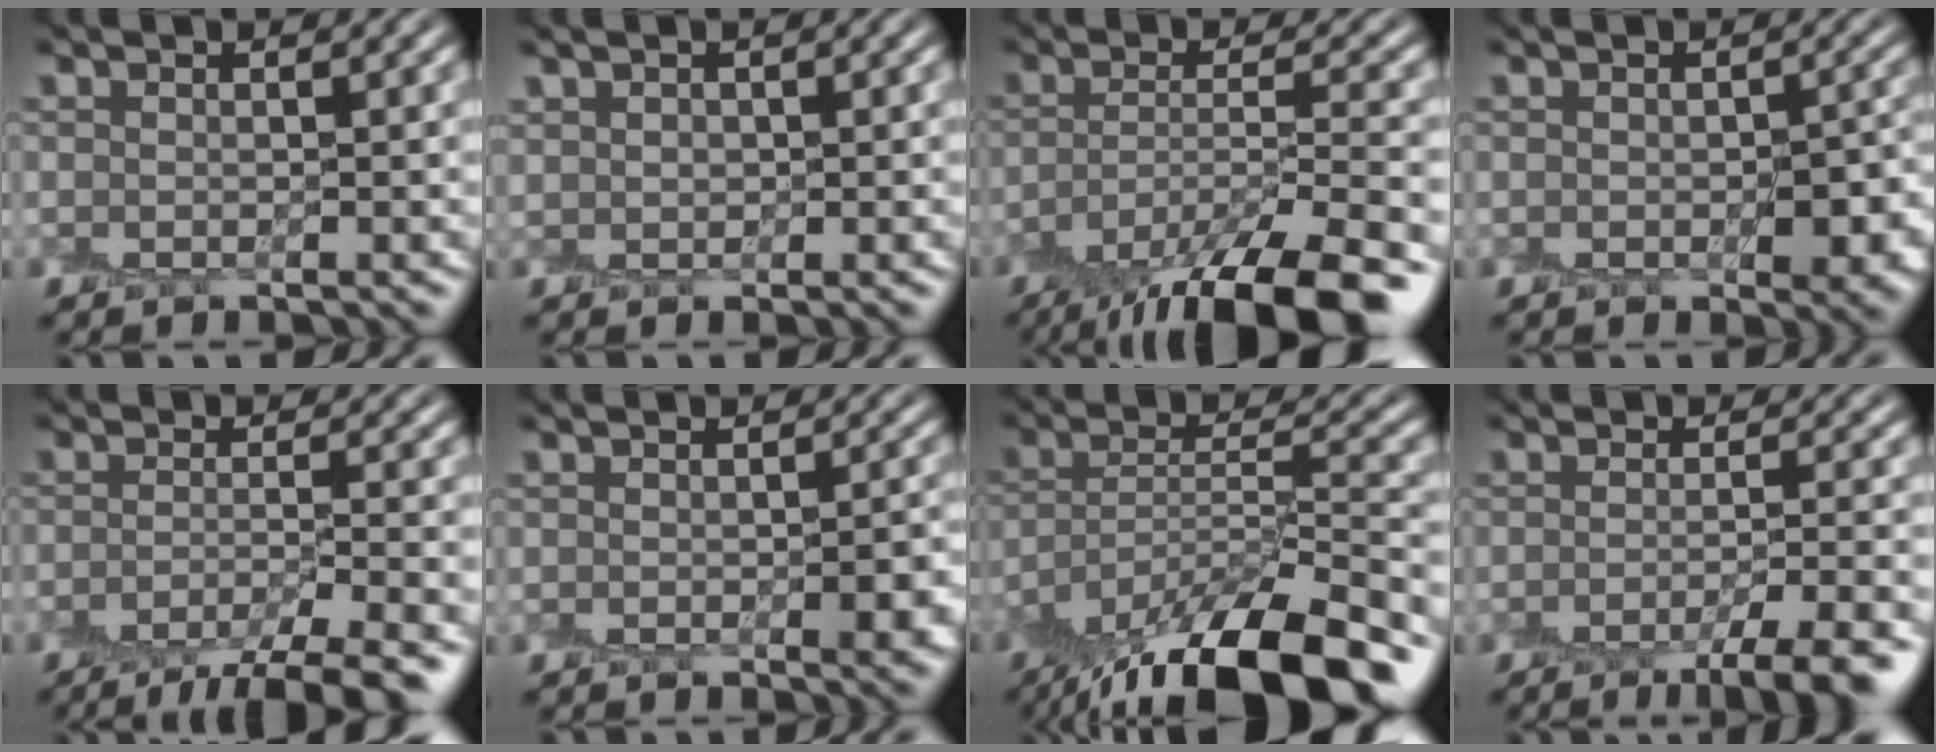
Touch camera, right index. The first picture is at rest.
{"total": 0.8, "force": [0.4, 0.7, -0.1], "torque": [0.009, -0.001, 0.010]}
{"total": 10.6, "force": [-7.4, 2.6, 7.1], "torque": [-0.125, -0.008, -0.114]}
{"total": 4.2, "force": [-1.2, 2.4, 3.2], "torque": [-0.041, -0.003, -0.012]}
{"total": 5.2, "force": [-3.6, 0.8, 3.7], "torque": [-0.049, -0.007, -0.060]}
{"total": 3.0, "force": [-1.1, 1.2, 2.5], "torque": [-0.030, 0.000, -0.013]}
{"total": 13.9, "force": [-10.6, 3.5, 8.2], "torque": [-0.149, 0.011, -0.167]}
{"total": 5.0, "force": [-3.3, 0.6, 3.8], "torque": [-0.047, -0.007, -0.049]}